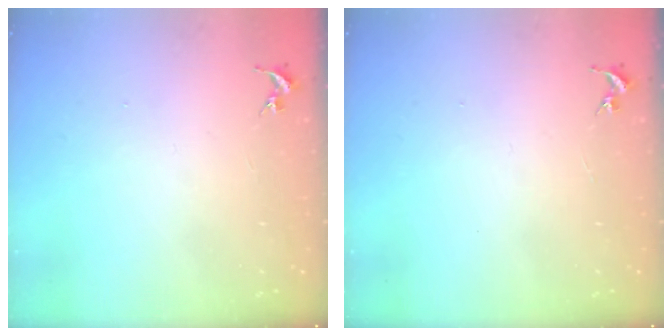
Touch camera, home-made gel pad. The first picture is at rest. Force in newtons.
{"total": 0.0}